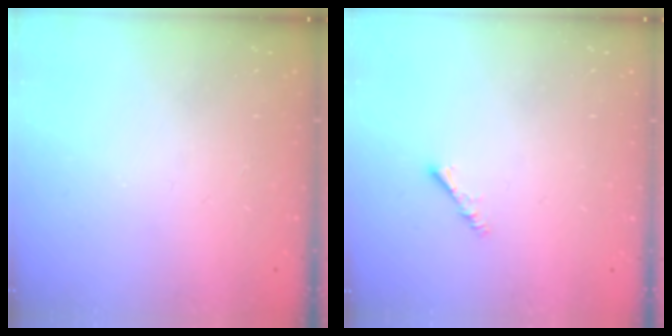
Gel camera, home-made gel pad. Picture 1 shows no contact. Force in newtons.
{"total": 1.9, "press": 1.9, "slide": 0.4}